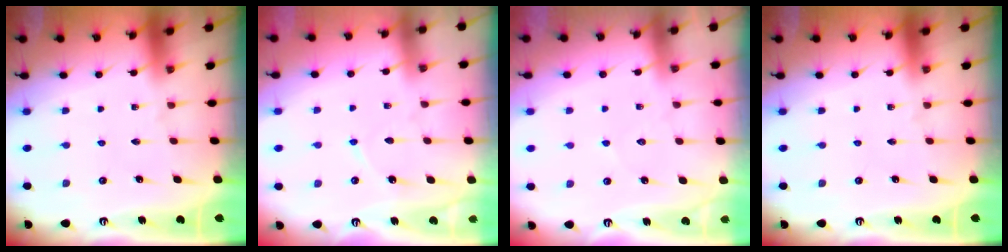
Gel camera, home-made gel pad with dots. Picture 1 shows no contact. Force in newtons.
{"total": 4.0, "press": 4.0, "slide": 0.4}
{"total": 4.0, "press": 4.0, "slide": 0.5}
{"total": 0.0}